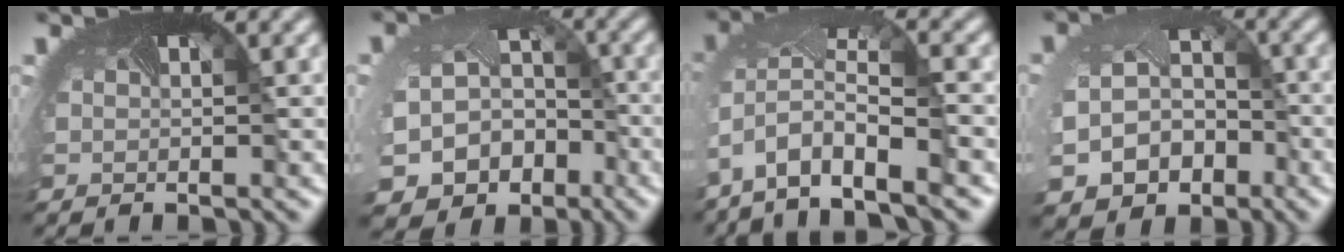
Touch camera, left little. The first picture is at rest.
{"total": 9.9, "force": [-4.7, 7.9, 3.7], "torque": [-0.092, -0.048, -0.057]}
{"total": 8.7, "force": [-4.5, 4.0, 6.3], "torque": [-0.144, -0.014, -0.073]}
{"total": 7.7, "force": [-3.0, 6.2, 3.5], "torque": [-0.087, -0.046, -0.029]}